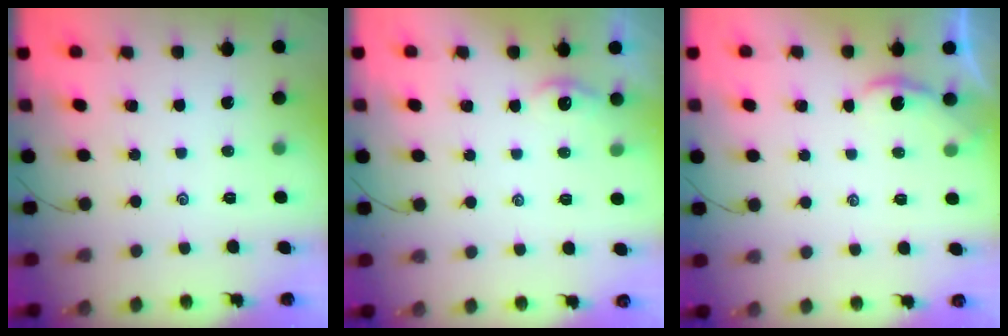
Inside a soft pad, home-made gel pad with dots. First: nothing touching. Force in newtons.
{"total": 2.7, "press": 2.7, "slide": 0.3}
{"total": 0.9, "press": 0.9, "slide": 0.1}